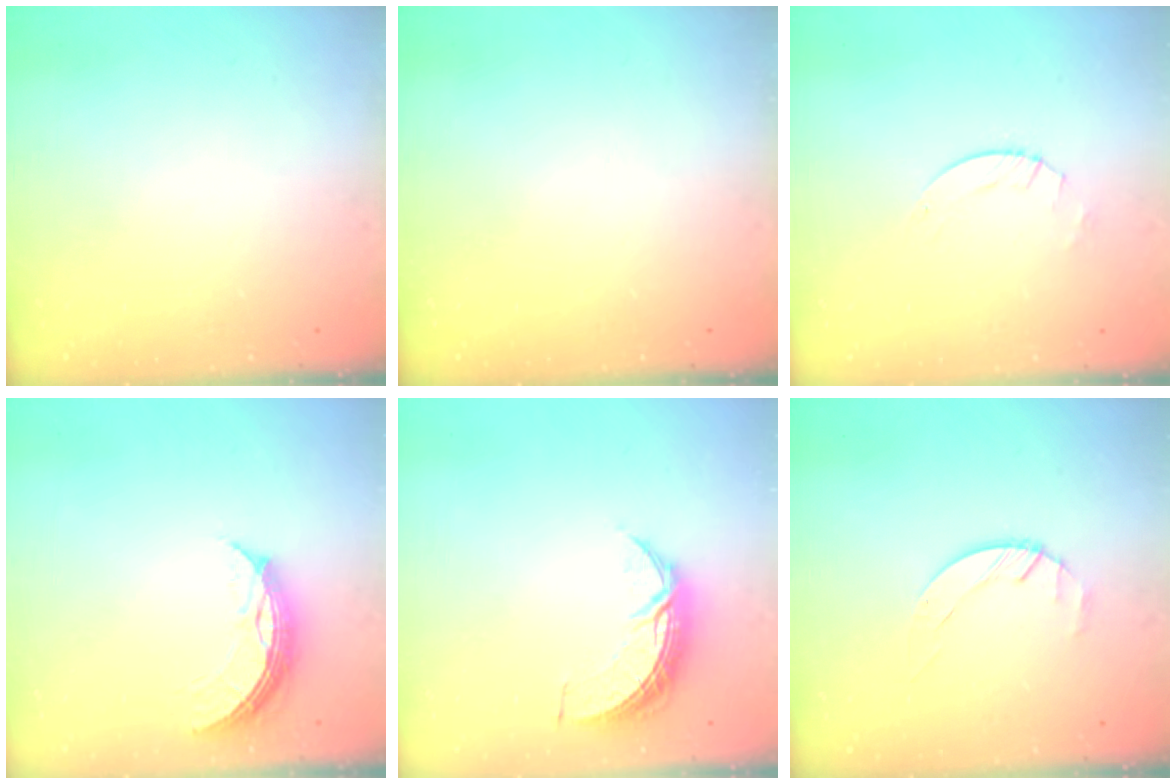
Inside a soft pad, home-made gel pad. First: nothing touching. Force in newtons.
{"total": 0.0}
{"total": 2.6, "press": 2.6, "slide": 0.3}
{"total": 8.8, "press": 8.7, "slide": 0.6}
{"total": 8.5, "press": 8.5, "slide": 0.5}
{"total": 1.4, "press": 1.4, "slide": 0.2}